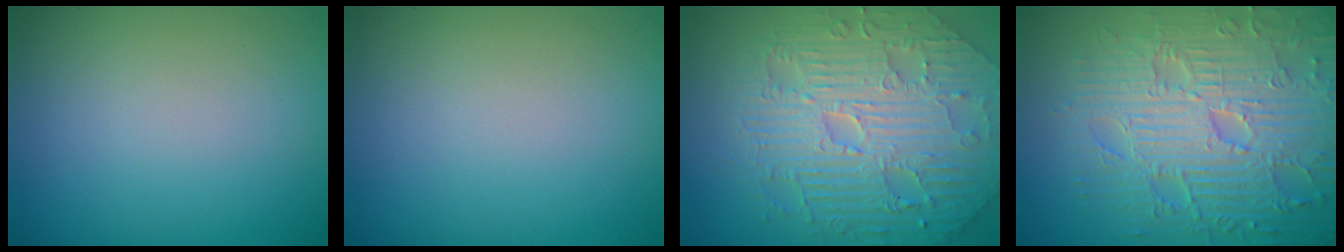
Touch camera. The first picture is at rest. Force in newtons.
{"total": 0.0}
{"total": 6.9, "press": 5.9, "slide": 3.5}
{"total": 9.5, "press": 6.8, "slide": 6.6}